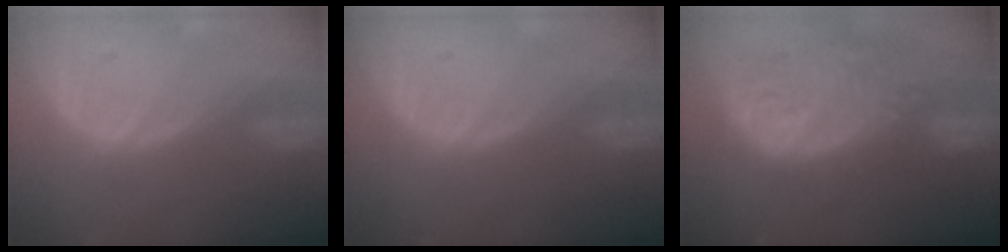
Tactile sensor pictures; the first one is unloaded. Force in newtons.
{"total": 0.0}
{"total": 13.3, "press": 11.2, "slide": 7.1}